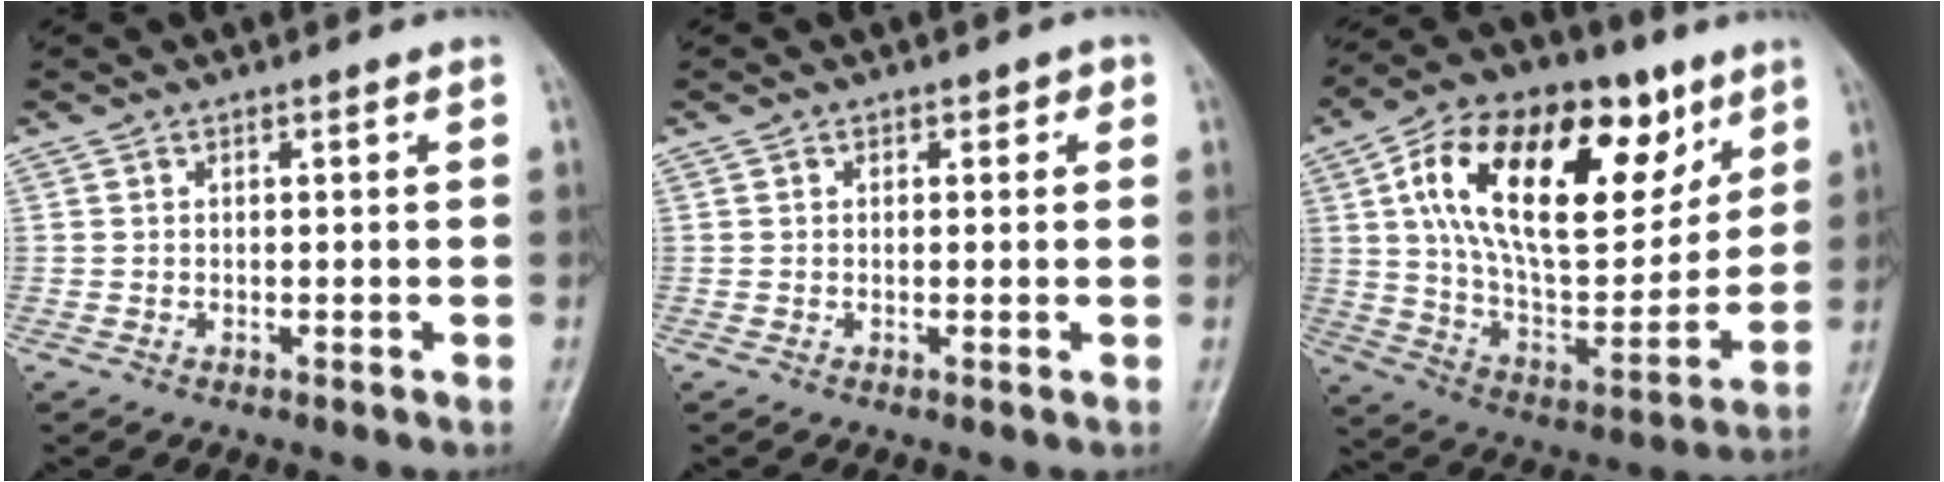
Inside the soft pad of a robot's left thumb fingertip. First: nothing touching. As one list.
[{"total": 1.3, "force": [0.5, 1.0, 0.7], "torque": [0.009, 0.001, 0.002]}, {"total": 29.1, "force": [11.7, 15.1, 21.9], "torque": [-0.336, -0.016, 0.197]}]